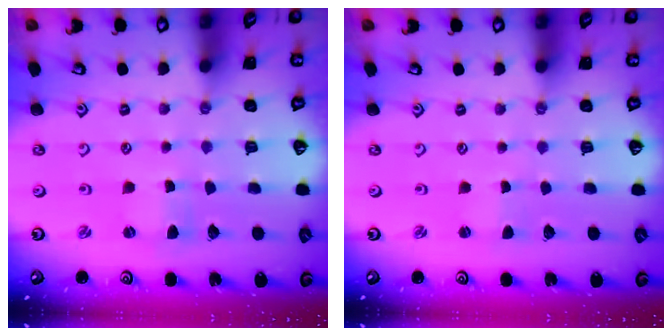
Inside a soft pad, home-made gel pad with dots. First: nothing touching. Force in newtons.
{"total": 0.0}